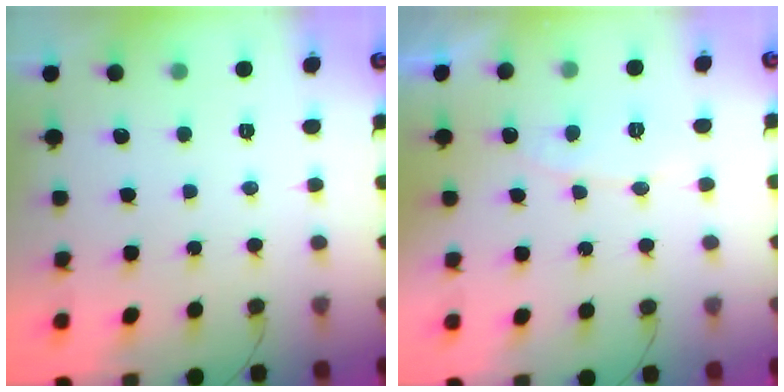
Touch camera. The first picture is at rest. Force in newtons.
{"total": 5.5, "press": 5.5, "slide": 0.2}